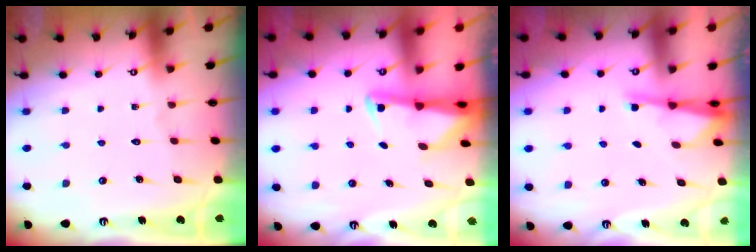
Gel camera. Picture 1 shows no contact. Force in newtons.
{"total": 2.3, "press": 2.3, "slide": 0.5}
{"total": 2.7, "press": 2.7, "slide": 0.5}